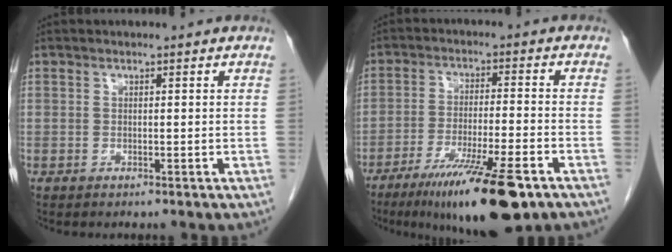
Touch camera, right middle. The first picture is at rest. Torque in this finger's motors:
{"motor_torque": [1.08, -1.06, 0.37, 0.10]}